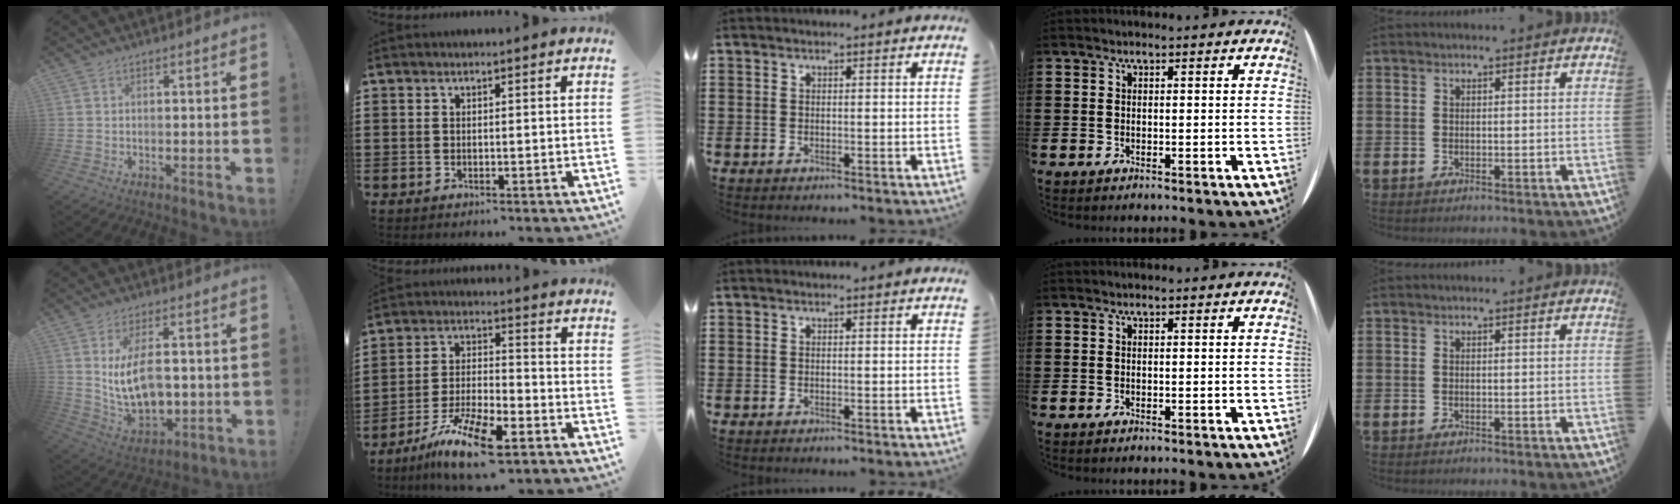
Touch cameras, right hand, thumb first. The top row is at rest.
{"thumb": {"total": 13.2, "force": [2.1, 7.6, 10.6], "torque": [-0.183, -0.022, 0.037]}, "index": {"total": 11.1, "force": [-7.6, 2.6, 7.7], "torque": [-0.163, 0.006, -0.146]}}